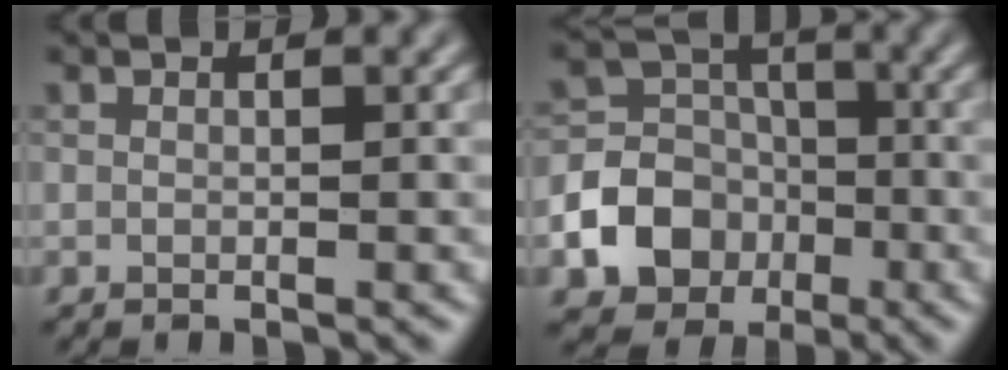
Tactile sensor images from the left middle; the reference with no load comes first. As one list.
[{"total": 7.2, "force": [-2.6, 6.1, 2.8], "torque": [-0.026, -0.003, -0.076]}]